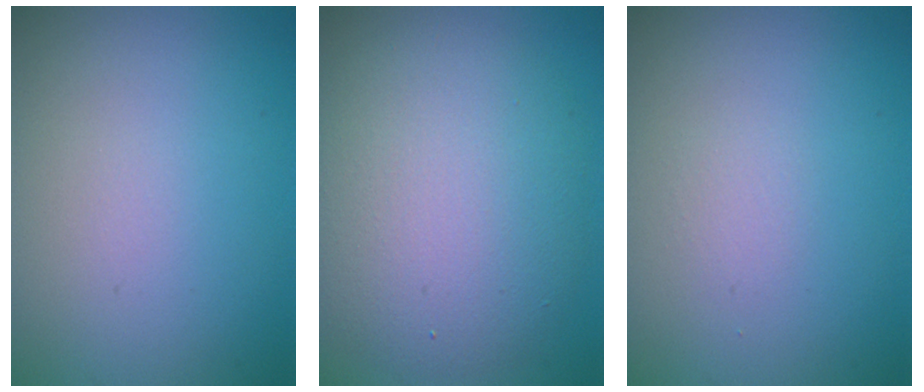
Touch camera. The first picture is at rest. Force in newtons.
{"total": 8.1, "press": 8.1, "slide": 0.5}
{"total": 0.0}